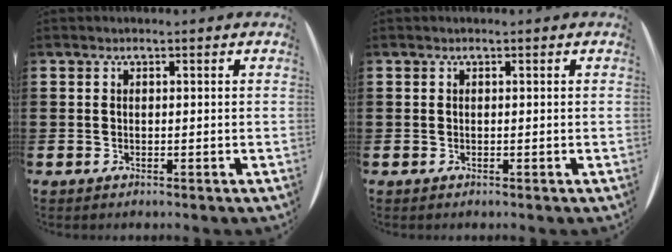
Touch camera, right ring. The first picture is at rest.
{"total": 0.0}